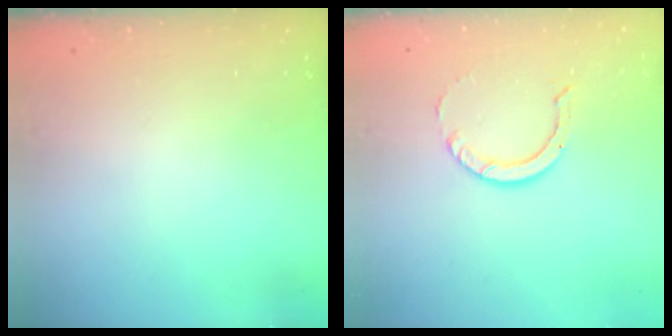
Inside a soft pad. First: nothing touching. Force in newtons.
{"total": 5.3, "press": 5.3, "slide": 0.1}